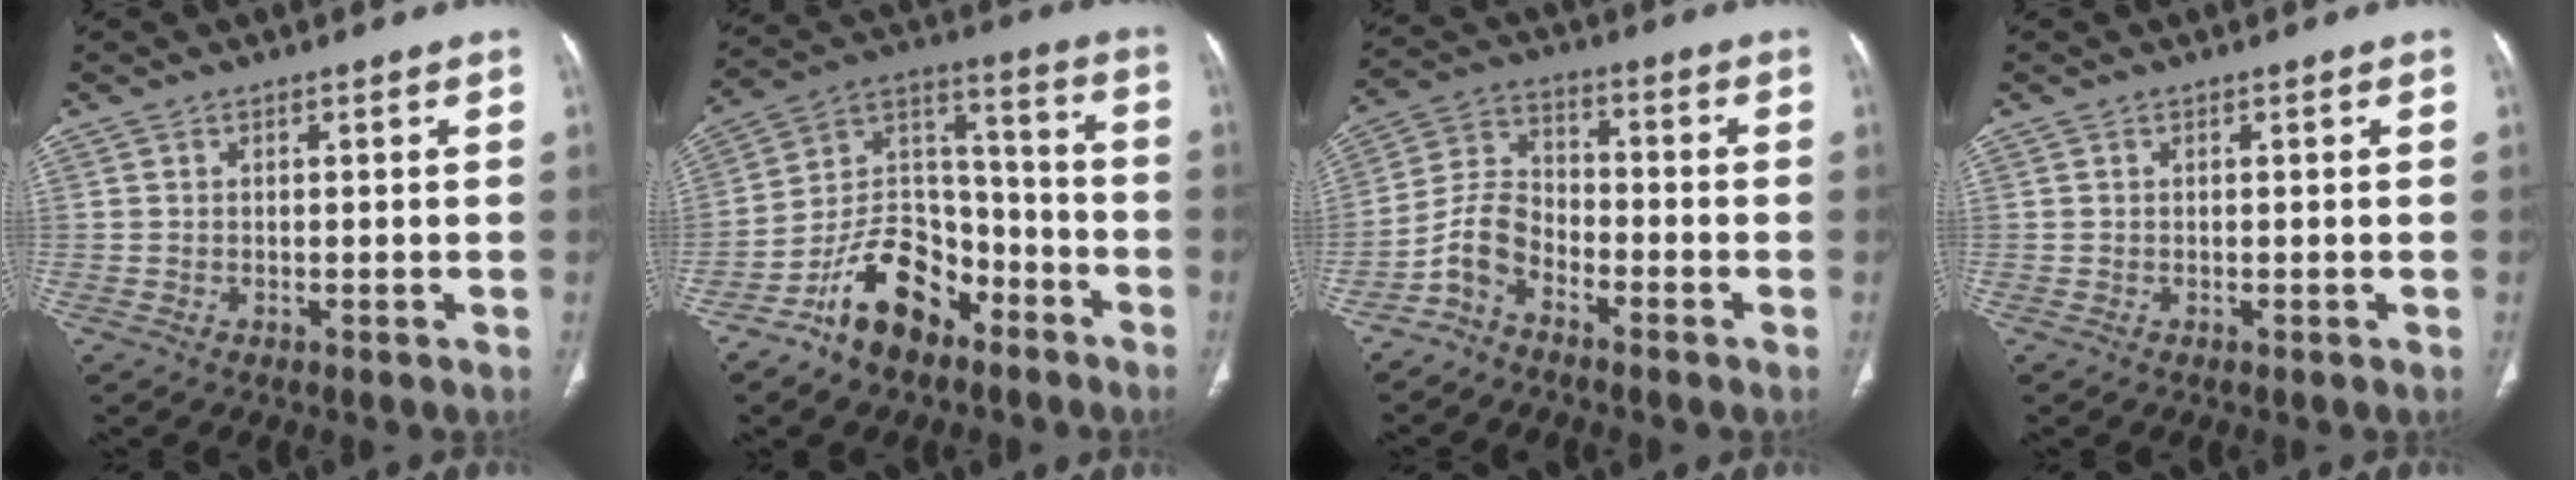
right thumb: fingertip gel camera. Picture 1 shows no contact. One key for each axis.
{"total": 15.4, "fx": -9.6, "fy": 9.2, "fz": 7.8, "tx": -0.097, "ty": 0.091, "tz": -0.175}
{"total": 7.1, "fx": -4.6, "fy": 4.0, "fz": 3.5, "tx": -0.070, "ty": 0.047, "tz": -0.105}
{"total": 0.0}